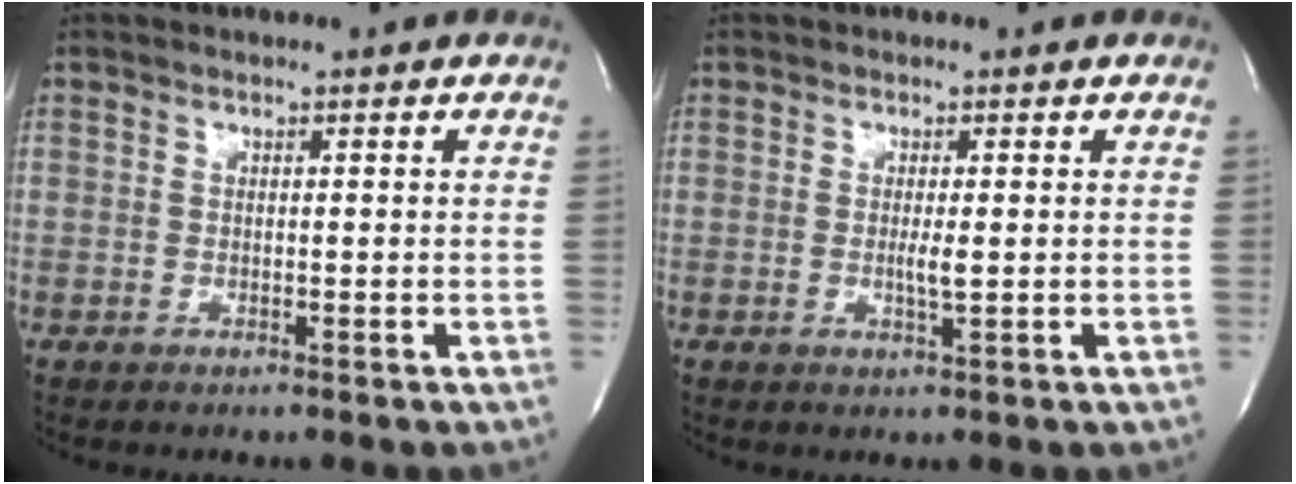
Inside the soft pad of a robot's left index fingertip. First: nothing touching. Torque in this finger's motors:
{"motor_torque": [0.24, 0.16, 0.00, 0.06]}